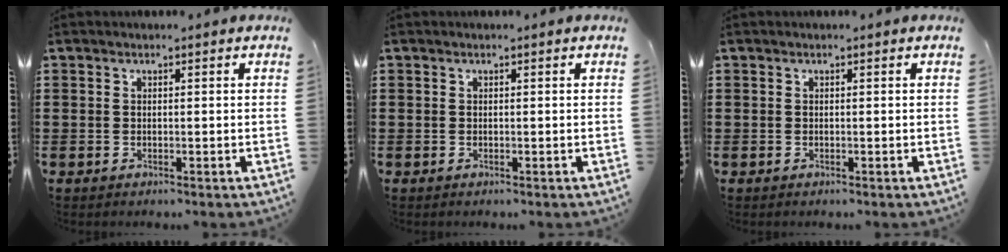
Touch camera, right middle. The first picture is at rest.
{"total": 0.0}
{"total": 0.0}